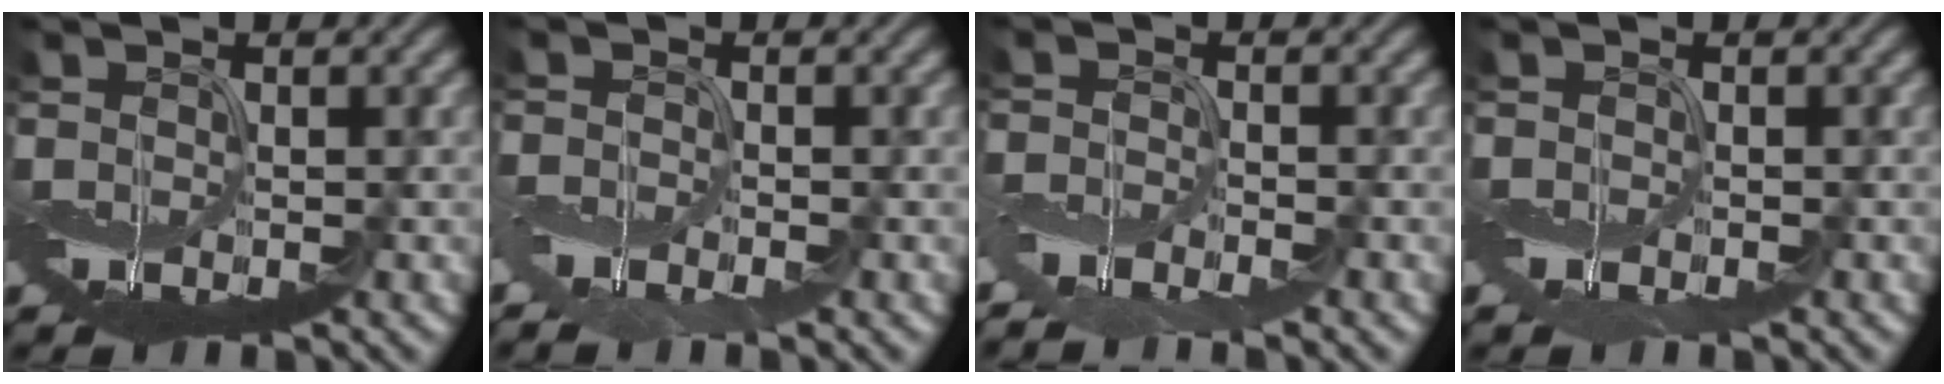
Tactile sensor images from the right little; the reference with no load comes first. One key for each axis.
{"total": 2.2, "fx": -1.9, "fy": 0.4, "fz": 1.0, "tx": -0.024, "ty": -0.009, "tz": -0.047}
{"total": 3.3, "fx": -3.0, "fy": 0.5, "fz": 1.4, "tx": -0.028, "ty": -0.009, "tz": -0.068}
{"total": 1.0, "fx": -0.9, "fy": 0.2, "fz": 0.4, "tx": -0.010, "ty": -0.006, "tz": -0.020}